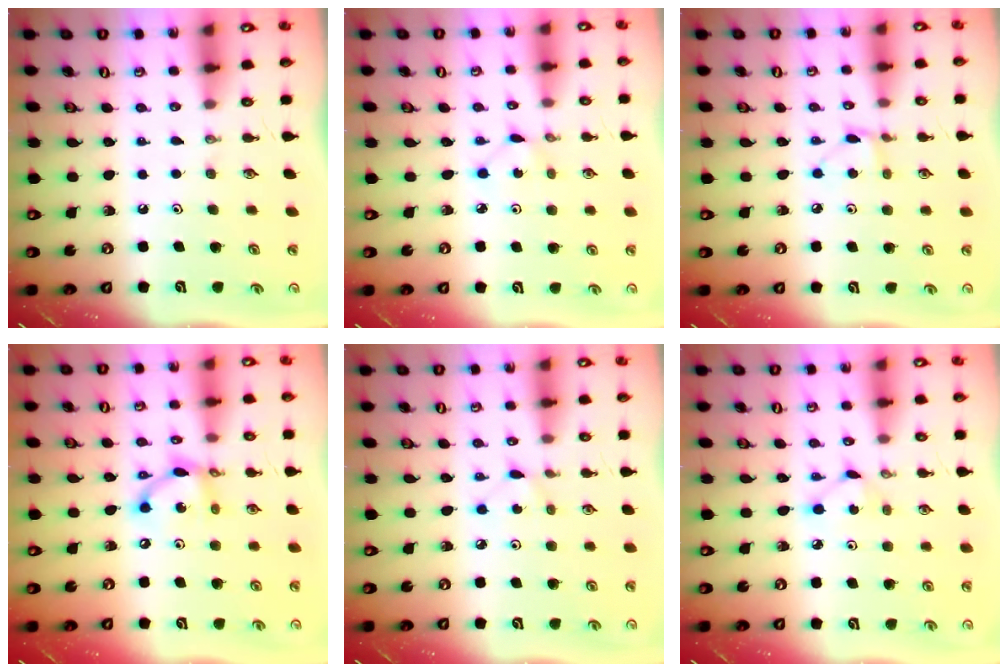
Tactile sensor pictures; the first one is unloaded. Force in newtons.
{"total": 1.2, "press": 1.2, "slide": 0.2}
{"total": 4.5, "press": 4.4, "slide": 0.6}
{"total": 11.0, "press": 10.9, "slide": 0.9}
{"total": 2.6, "press": 2.5, "slide": 0.3}
{"total": 3.8, "press": 3.8, "slide": 0.2}